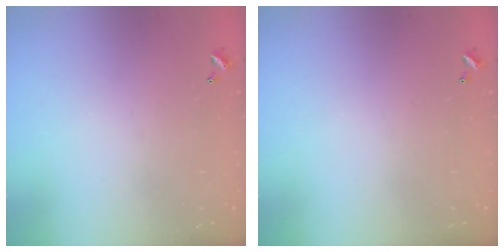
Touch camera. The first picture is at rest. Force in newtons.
{"total": 0.0}